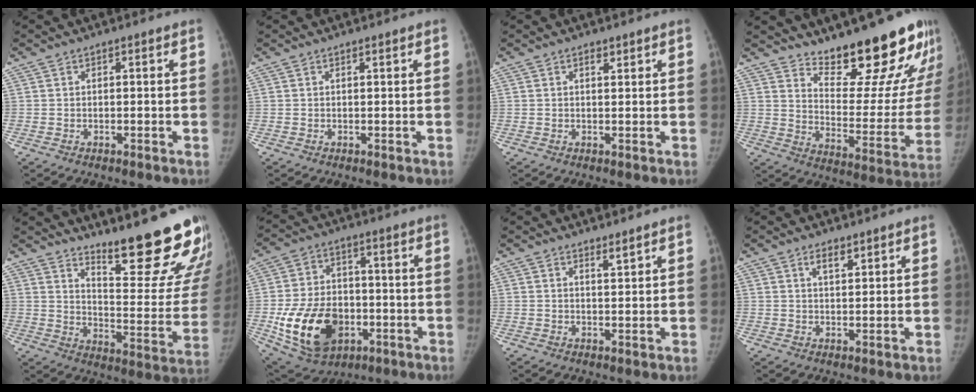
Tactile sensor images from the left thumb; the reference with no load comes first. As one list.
[{"total": 0.0}, {"total": 1.2, "force": [0.9, 0.5, 0.7], "torque": [-0.006, -0.005, 0.014]}, {"total": 21.5, "force": [17.7, 5.7, 10.8], "torque": [-0.108, -0.144, 0.249]}, {"total": 23.4, "force": [17.3, 4.6, 15.0], "torque": [-0.179, -0.148, 0.235]}, {"total": 18.1, "force": [-4.8, 12.8, 11.8], "torque": [-0.184, 0.010, -0.065]}, {"total": 1.6, "force": [1.4, 0.1, 0.7], "torque": [-0.009, -0.015, 0.025]}, {"total": 2.8, "force": [1.9, 1.1, 1.6], "torque": [-0.021, -0.013, 0.034]}]